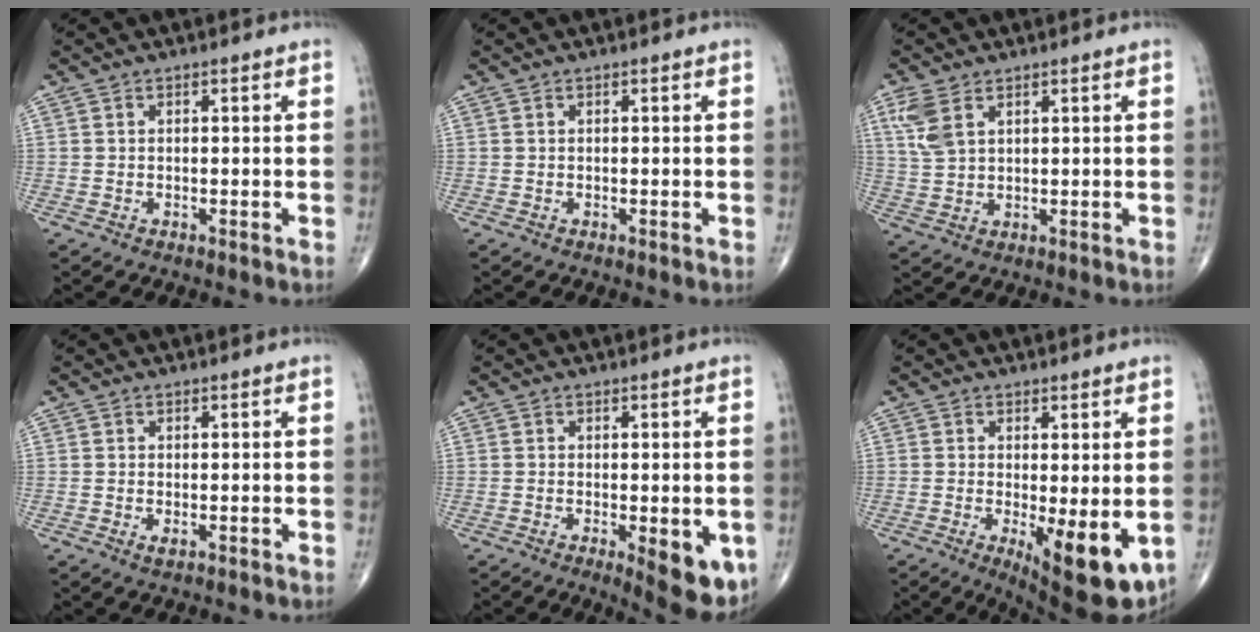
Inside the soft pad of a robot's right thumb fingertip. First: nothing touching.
{"total": 0.0}
{"total": 5.7, "force": [2.8, 3.0, 4.0], "torque": [-0.094, -0.002, 0.067]}
{"total": 0.9, "force": [-0.2, 0.4, 0.8], "torque": [-0.015, -0.004, -0.002]}
{"total": 8.9, "force": [-2.7, 3.2, 7.8], "torque": [-0.089, -0.016, -0.031]}
{"total": 10.8, "force": [-2.3, 3.5, 10.0], "torque": [-0.133, -0.026, -0.022]}